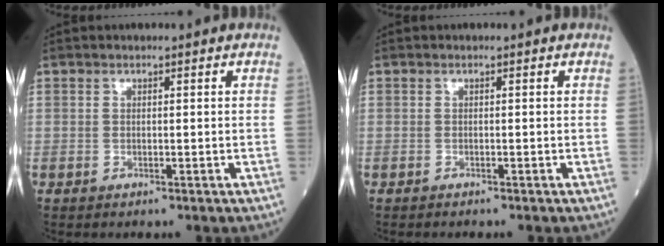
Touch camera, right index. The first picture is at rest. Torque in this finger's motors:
{"motor_torque": [-0.08, -0.04, 0.06, 0.02]}